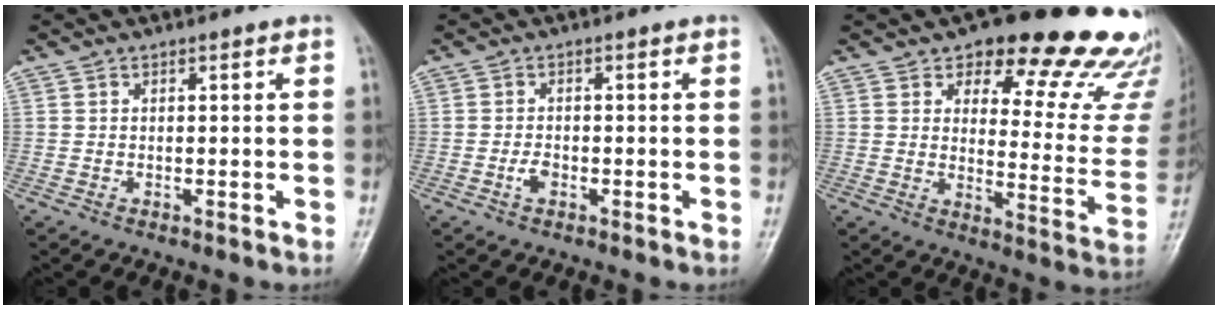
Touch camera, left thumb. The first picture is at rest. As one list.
[{"total": 1.9, "force": [-0.8, 1.2, 1.3], "torque": [-0.022, 0.003, -0.017]}, {"total": 22.2, "force": [16.6, 8.7, 11.8], "torque": [-0.086, -0.103, 0.193]}]